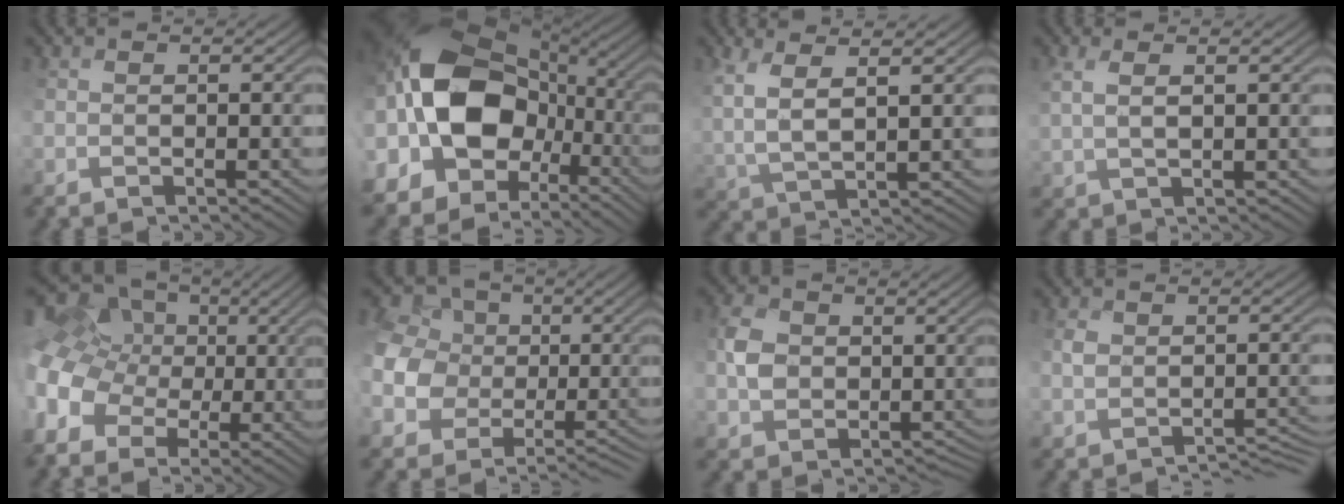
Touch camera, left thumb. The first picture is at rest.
{"total": 19.9, "force": [-0.5, 14.0, 14.1], "torque": [-0.278, 0.015, -0.006]}
{"total": 5.2, "force": [4.3, 0.6, 2.9], "torque": [-0.066, 0.017, 0.089]}
{"total": 2.6, "force": [2.4, 0.0, 0.7], "torque": [-0.012, 0.015, 0.049]}
{"total": 12.5, "force": [-1.1, 11.3, 5.2], "torque": [-0.194, 0.011, -0.023]}
{"total": 9.6, "force": [-2.1, 8.8, 3.2], "torque": [-0.133, -0.012, -0.041]}
{"total": 4.1, "force": [0.2, 3.9, 1.2], "torque": [-0.025, 0.006, -0.009]}
{"total": 3.4, "force": [-2.8, 1.5, 1.0], "torque": [-0.010, 0.001, -0.046]}